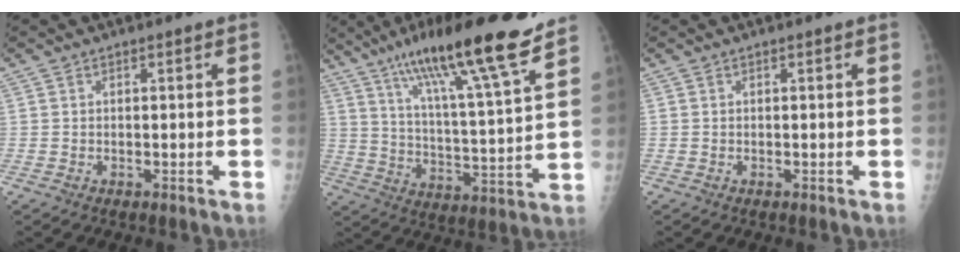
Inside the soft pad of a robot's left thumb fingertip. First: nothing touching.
{"total": 20.9, "force": [14.6, 1.5, 14.8], "torque": [-0.220, -0.056, 0.241]}
{"total": 0.0}